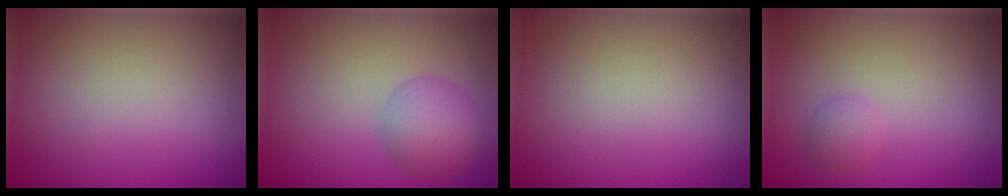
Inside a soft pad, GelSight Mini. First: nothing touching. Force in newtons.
{"total": 3.7, "press": 3.7, "slide": 0.1}
{"total": 0.0}
{"total": 1.3, "press": 1.3, "slide": 0.1}